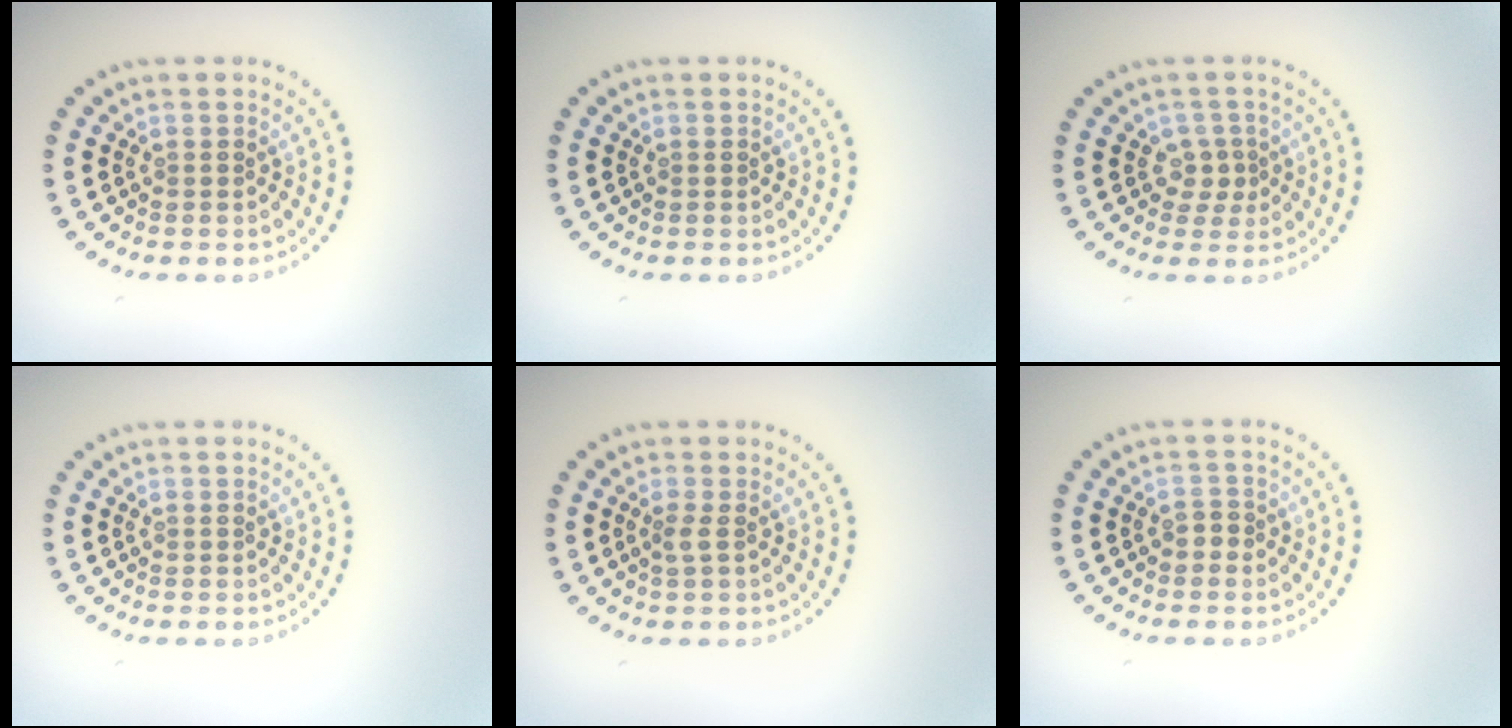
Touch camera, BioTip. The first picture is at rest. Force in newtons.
{"total": 0.0}
{"total": 1.7, "press": 1.3, "slide": 1.2}
{"total": 0.0}
{"total": 0.9, "press": 0.6, "slide": 0.6}
{"total": 1.0, "press": 0.9, "slide": 0.4}